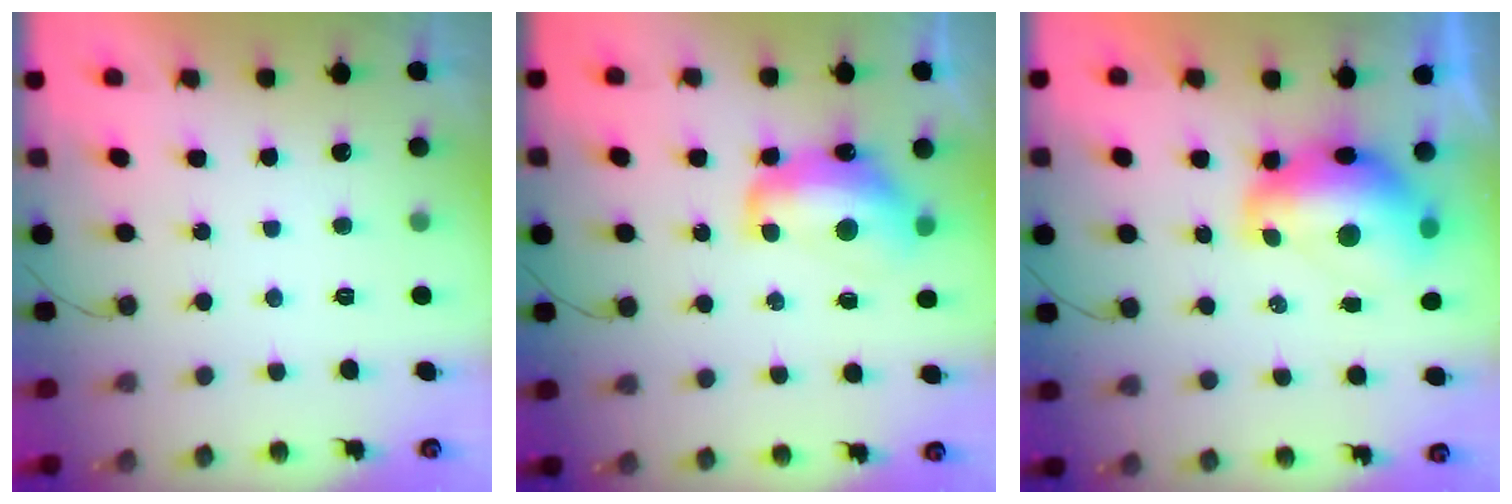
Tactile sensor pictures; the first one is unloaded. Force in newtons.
{"total": 12.7, "press": 12.6, "slide": 1.2}
{"total": 10.5, "press": 10.4, "slide": 1.2}